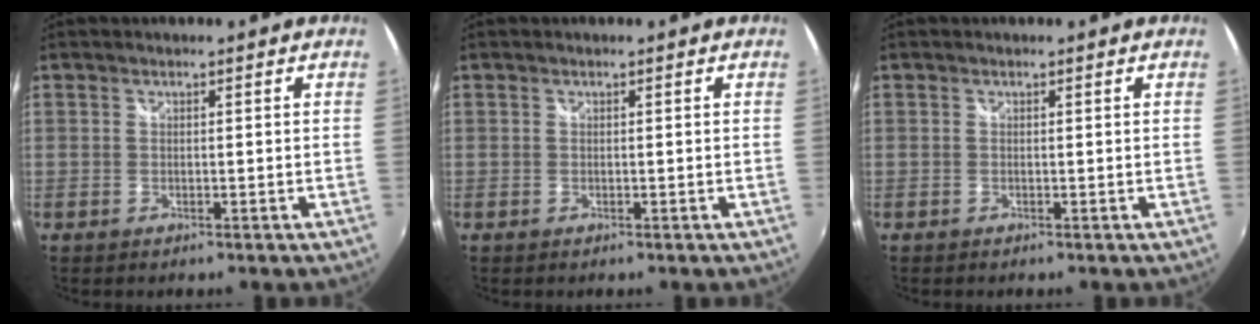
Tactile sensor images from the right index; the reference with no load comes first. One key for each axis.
{"total": 0.0}
{"total": 0.0}